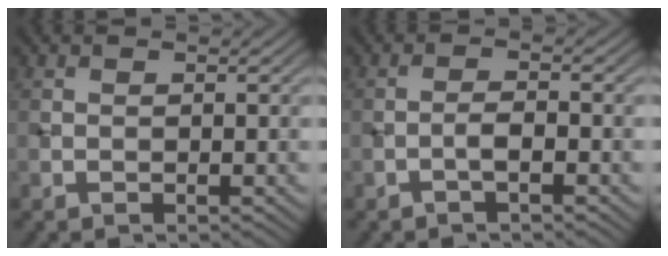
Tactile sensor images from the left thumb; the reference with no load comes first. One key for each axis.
{"total": 1.7, "fx": -1.0, "fy": 0.3, "fz": 1.4, "tx": -0.026, "ty": 0.009, "tz": -0.022}